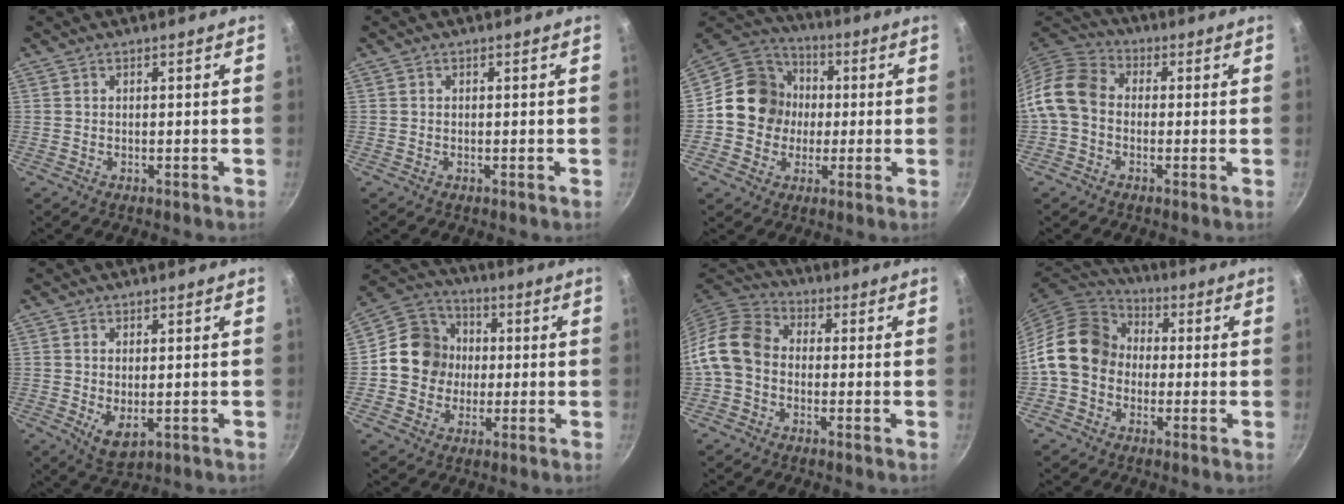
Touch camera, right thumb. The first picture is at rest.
{"total": 0.0}
{"total": 14.5, "force": [-0.1, 13.1, 6.2], "torque": [-0.075, 0.029, -0.017]}
{"total": 9.5, "force": [-1.0, 7.4, 5.9], "torque": [-0.098, 0.029, -0.043]}
{"total": 4.9, "force": [-0.3, 2.5, 4.2], "torque": [-0.069, -0.018, 0.003]}
{"total": 12.3, "force": [-0.2, 11.2, 5.1], "torque": [-0.051, 0.024, -0.023]}
{"total": 10.5, "force": [-1.3, 8.2, 6.4], "torque": [-0.104, 0.030, -0.049]}
{"total": 13.6, "force": [-0.6, 11.3, 7.6], "torque": [-0.107, 0.035, -0.030]}